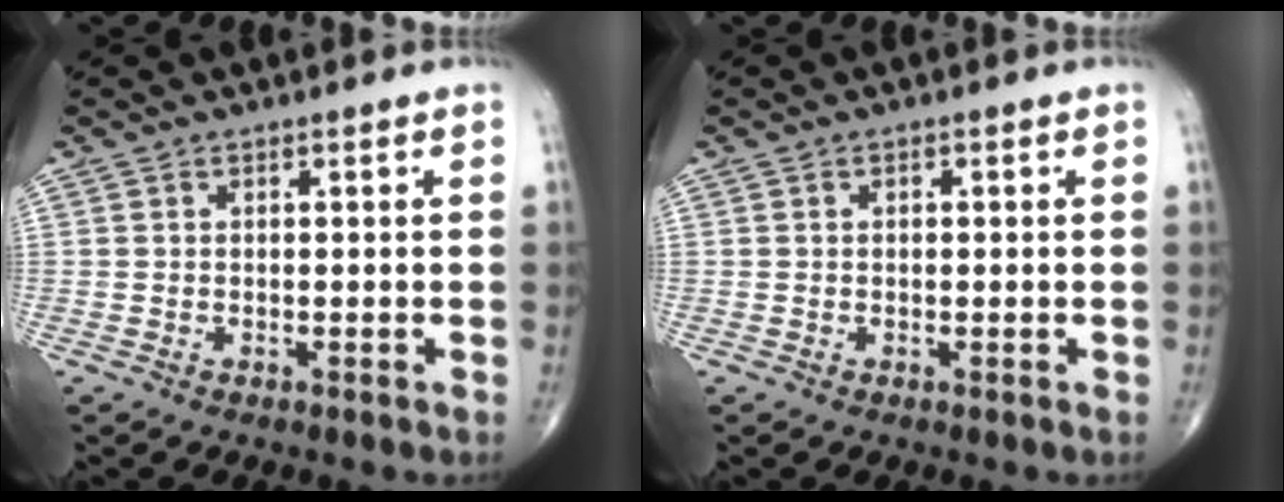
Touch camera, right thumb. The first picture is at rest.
{"total": 0.8, "force": [0.2, 0.4, 0.7], "torque": [-0.013, 0.002, 0.004]}